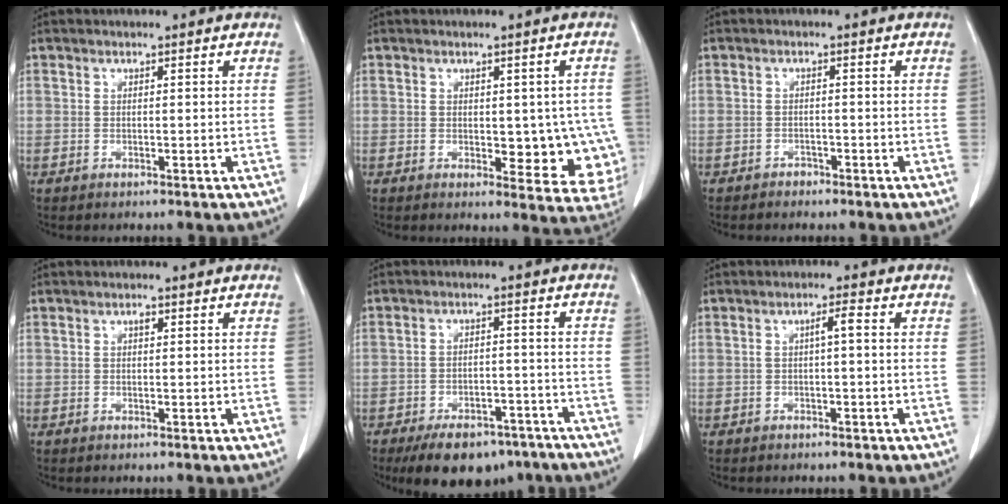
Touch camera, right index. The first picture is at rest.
{"total": 10.1, "force": [-0.8, 5.1, 8.7], "torque": [-0.084, -0.001, 0.002]}
{"total": 1.2, "force": [-1.0, 0.6, 0.1], "torque": [0.000, 0.003, -0.016]}
{"total": 0.7, "force": [0.3, 0.3, 0.5], "torque": [-0.010, 0.001, 0.004]}
{"total": 12.7, "force": [-9.5, 5.9, 6.0], "torque": [-0.084, 0.005, -0.136]}
{"total": 2.0, "force": [0.2, 0.1, 2.0], "torque": [-0.034, 0.005, 0.002]}